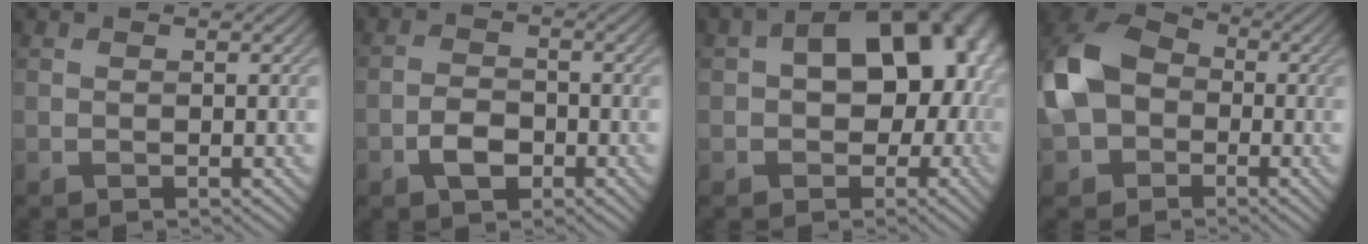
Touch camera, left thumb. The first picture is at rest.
{"total": 3.5, "force": [-1.7, 2.2, 2.1], "torque": [-0.041, 0.003, -0.037]}
{"total": 14.3, "force": [0.8, 10.0, 10.2], "torque": [-0.094, 0.011, -0.003]}
{"total": 11.6, "force": [-1.6, 9.0, 7.1], "torque": [-0.188, -0.006, -0.043]}